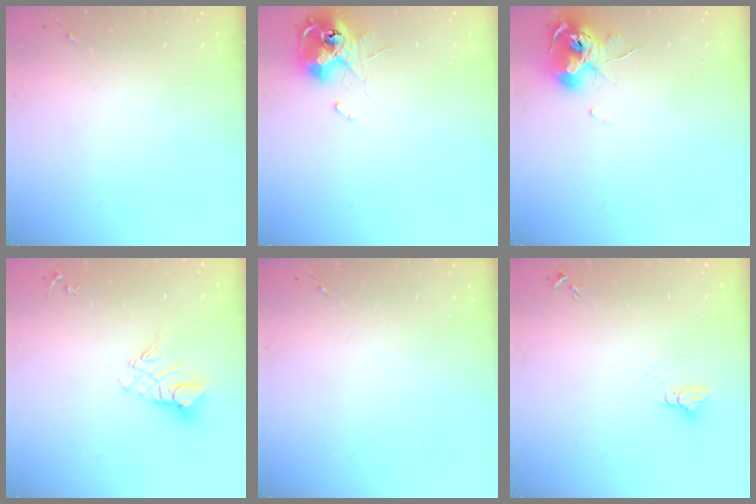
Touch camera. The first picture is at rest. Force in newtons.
{"total": 11.6, "press": 11.6, "slide": 1.1}
{"total": 10.3, "press": 10.2, "slide": 1.5}
{"total": 10.6, "press": 10.5, "slide": 0.7}
{"total": 0.0}
{"total": 2.7, "press": 2.7, "slide": 0.1}